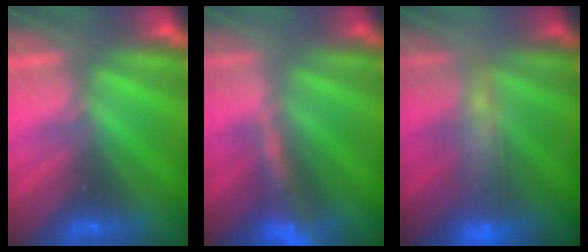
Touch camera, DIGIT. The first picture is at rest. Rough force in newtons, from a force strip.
{"total": 5.8}
{"total": 9.4}